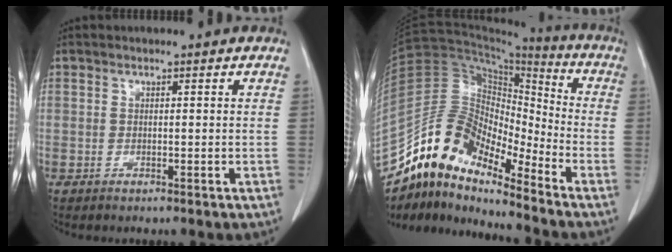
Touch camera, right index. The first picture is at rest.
{"total": 13.0, "force": [-11.1, 4.3, 5.4], "torque": [-0.096, 0.065, -0.205]}